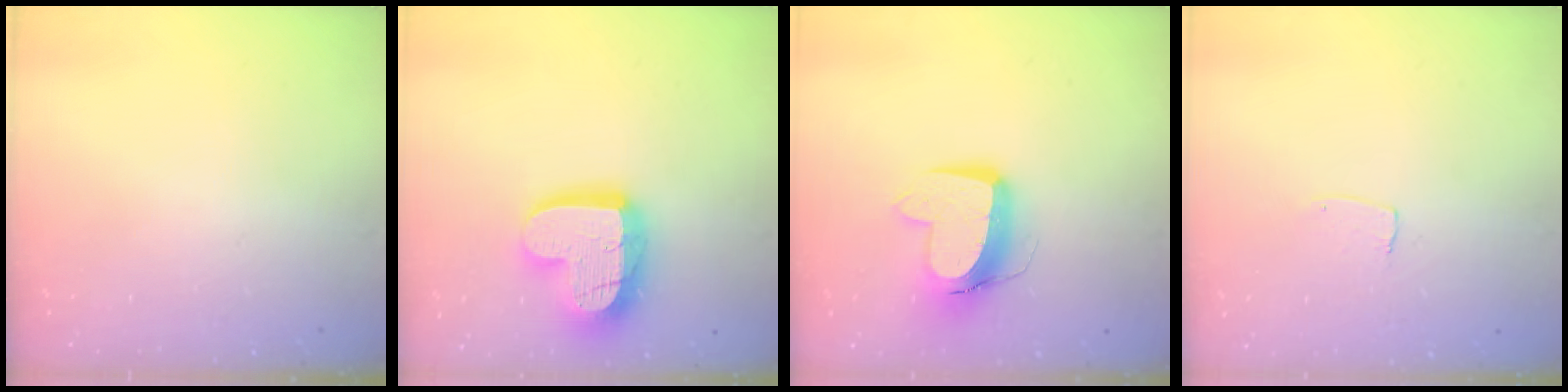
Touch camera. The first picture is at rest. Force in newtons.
{"total": 16.9, "press": 16.9, "slide": 1.4}
{"total": 12.5, "press": 12.4, "slide": 1.5}
{"total": 2.6, "press": 2.6, "slide": 0.1}